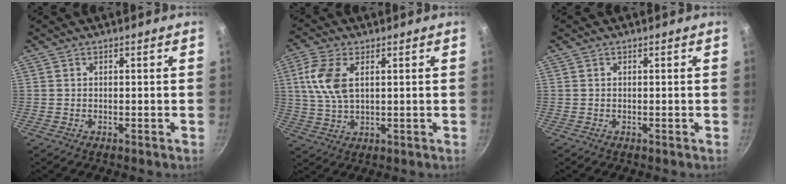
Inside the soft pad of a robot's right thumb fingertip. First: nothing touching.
{"total": 8.8, "force": [2.4, 4.6, 7.2], "torque": [-0.150, 0.003, 0.048]}
{"total": 0.0}